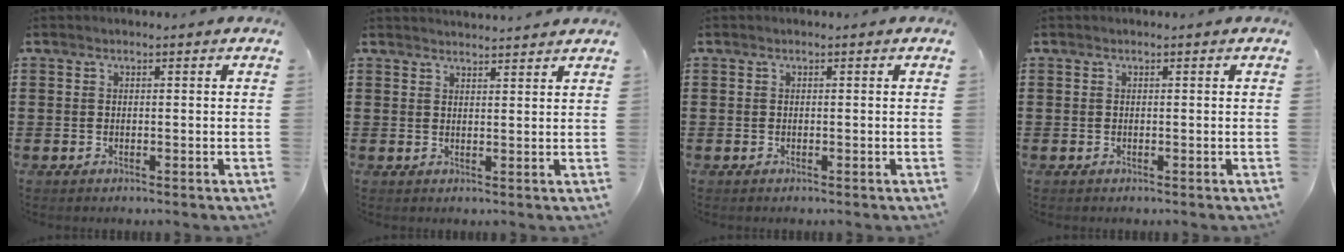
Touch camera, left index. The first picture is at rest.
{"total": 2.0, "force": [2.0, -0.3, -0.1], "torque": [-0.004, -0.006, 0.039]}
{"total": 0.0}
{"total": 0.0}